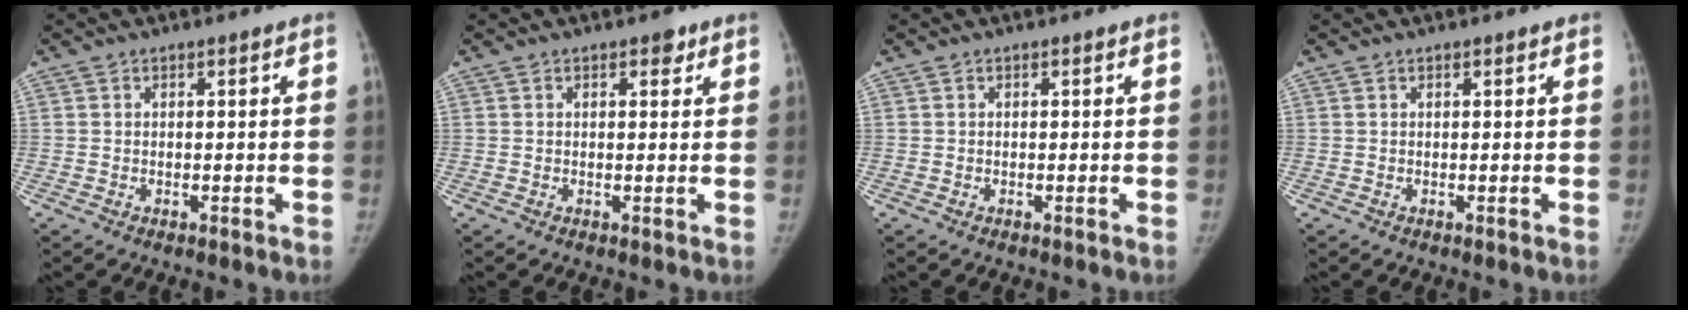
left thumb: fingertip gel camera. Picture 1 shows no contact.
{"total": 1.8, "force": [1.1, 1.0, 0.9], "torque": [0.001, -0.003, 0.011]}
{"total": 0.0}
{"total": 0.0}